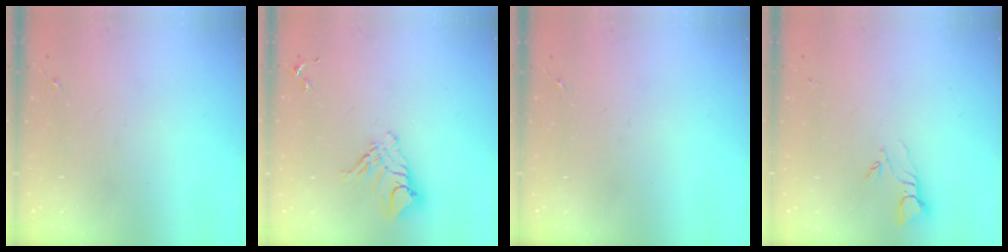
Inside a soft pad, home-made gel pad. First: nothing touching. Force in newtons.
{"total": 10.4, "press": 10.3, "slide": 0.7}
{"total": 0.0}
{"total": 3.4, "press": 3.4, "slide": 0.2}